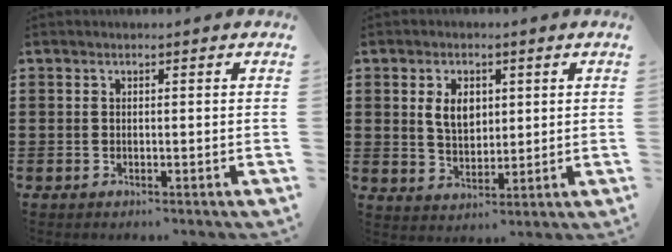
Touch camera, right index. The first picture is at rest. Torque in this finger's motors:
{"motor_torque": [0.79, -0.09, 0.33, 0.12]}